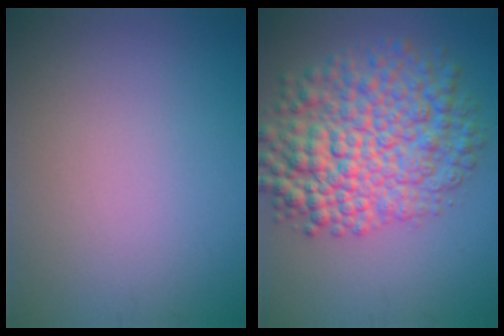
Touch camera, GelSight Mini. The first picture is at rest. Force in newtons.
{"total": 9.7, "press": 9.6, "slide": 0.3}